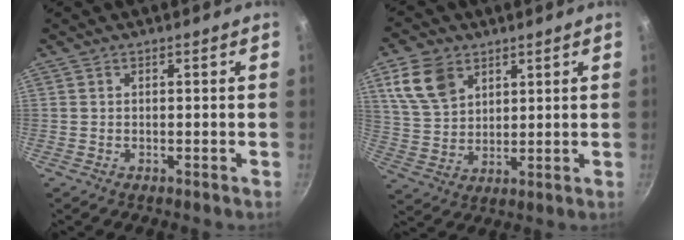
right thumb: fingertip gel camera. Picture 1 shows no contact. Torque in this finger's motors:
{"motor_torque": [-0.15, 0.39, 0.61, 0.27, 0.04]}